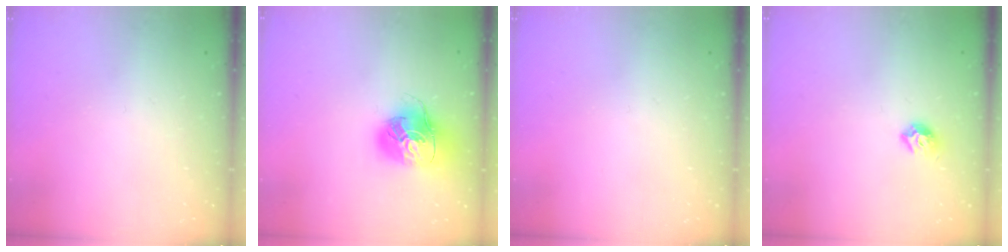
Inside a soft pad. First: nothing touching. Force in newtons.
{"total": 16.2, "press": 16.1, "slide": 2.0}
{"total": 0.0}
{"total": 7.9, "press": 7.9, "slide": 0.7}